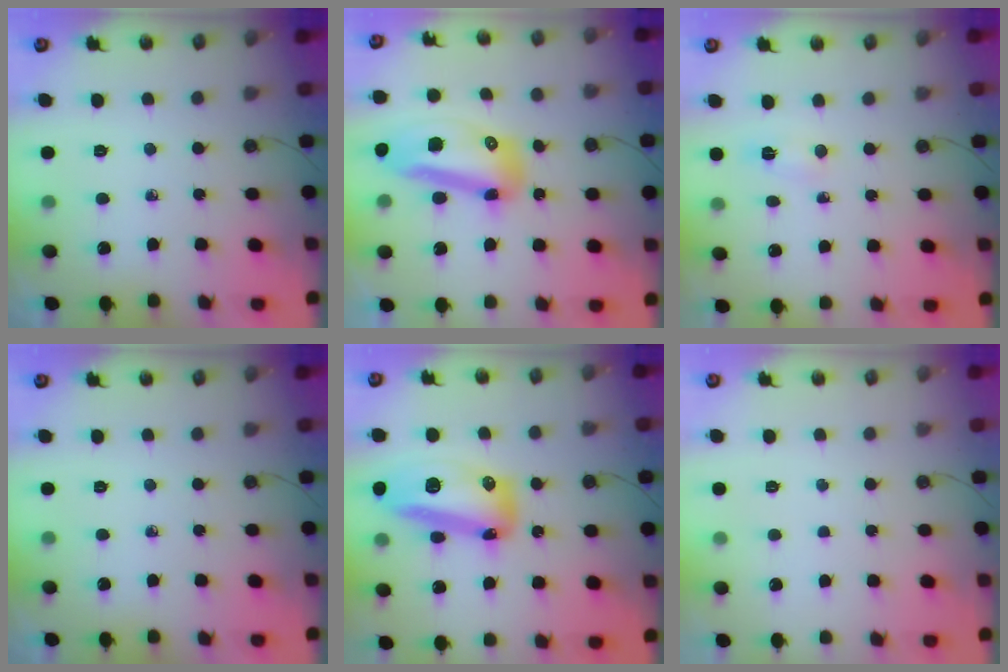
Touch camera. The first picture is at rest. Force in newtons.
{"total": 15.1, "press": 14.7, "slide": 3.2}
{"total": 2.9, "press": 2.9, "slide": 0.4}
{"total": 0.0}
{"total": 18.3, "press": 17.2, "slide": 6.4}
{"total": 0.9, "press": 0.9, "slide": 0.0}